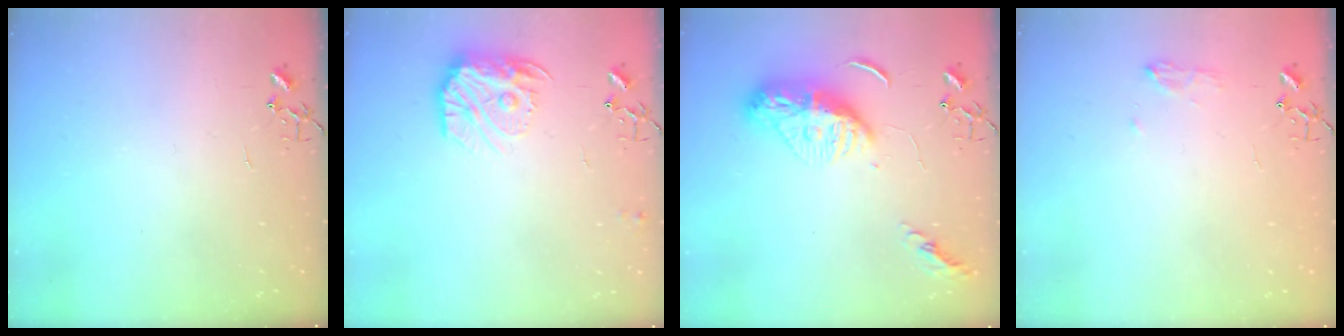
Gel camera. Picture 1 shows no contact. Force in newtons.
{"total": 14.6, "press": 14.6, "slide": 1.0}
{"total": 11.5, "press": 11.4, "slide": 1.2}
{"total": 8.1, "press": 8.1, "slide": 1.0}